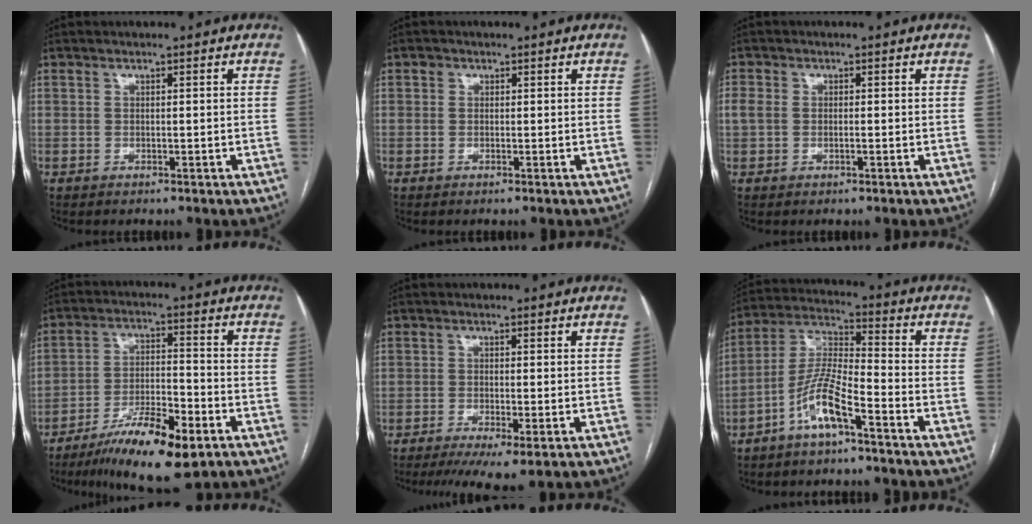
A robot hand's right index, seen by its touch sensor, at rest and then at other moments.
{"total": 0.8, "force": [0.1, 0.7, 0.2], "torque": [-0.002, 0.002, -0.002]}
{"total": 2.5, "force": [-0.1, 1.7, 1.9], "torque": [-0.054, 0.014, 0.000]}
{"total": 13.6, "force": [-8.3, 2.7, 10.5], "torque": [-0.183, -0.016, -0.137]}
{"total": 6.8, "force": [-4.3, 0.9, 5.2], "torque": [-0.080, -0.015, -0.070]}
{"total": 9.2, "force": [-5.4, 1.5, 7.4], "torque": [-0.163, 0.006, -0.107]}